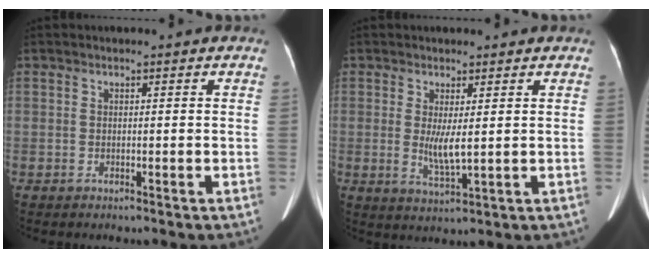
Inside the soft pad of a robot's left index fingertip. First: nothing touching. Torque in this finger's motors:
{"motor_torque": [0.80, -0.09, 0.42, 0.12]}